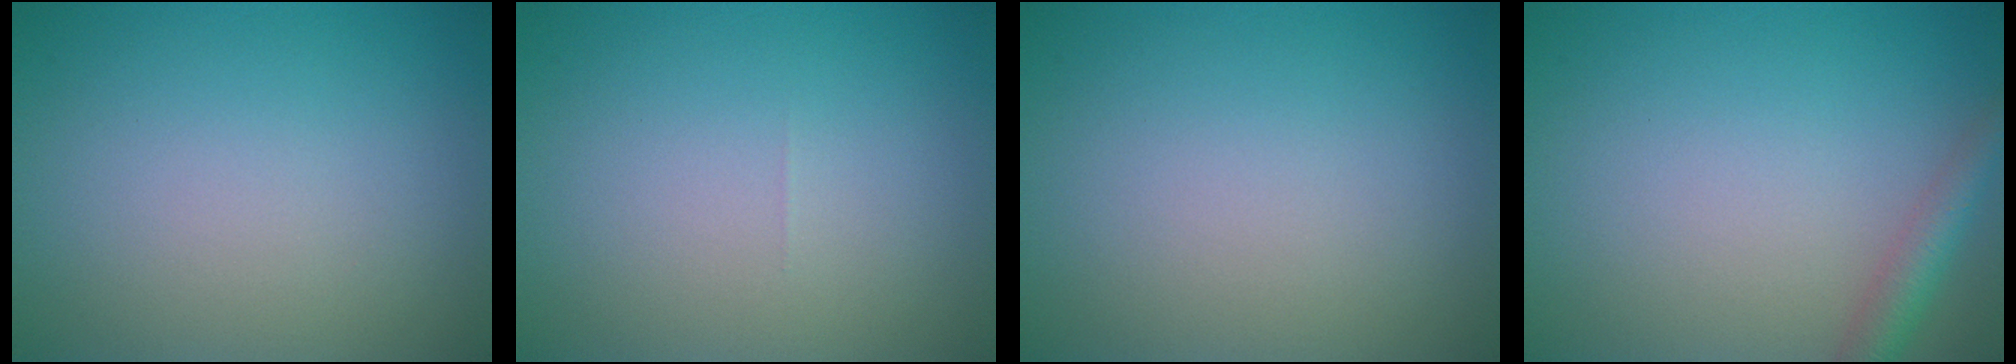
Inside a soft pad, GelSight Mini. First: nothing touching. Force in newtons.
{"total": 0.0}
{"total": 0.0}
{"total": 2.6, "press": 2.6, "slide": 0.1}